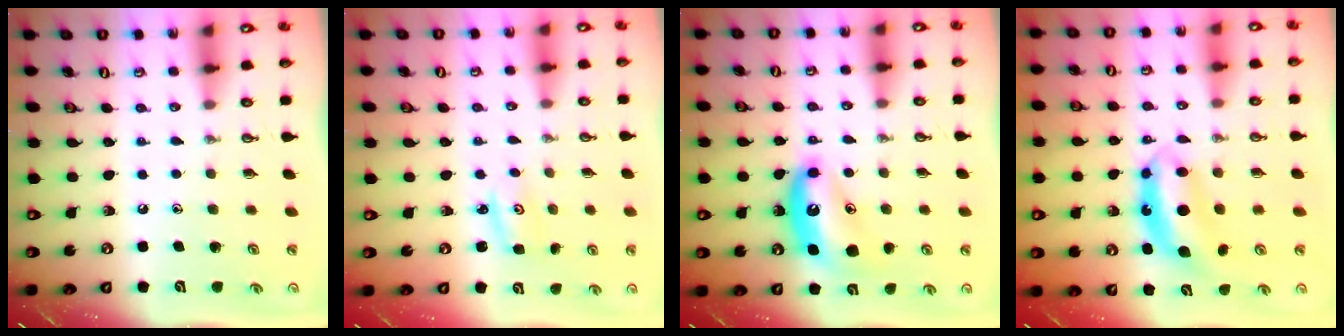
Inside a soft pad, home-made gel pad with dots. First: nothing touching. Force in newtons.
{"total": 2.7, "press": 2.7, "slide": 0.2}
{"total": 12.6, "press": 12.5, "slide": 1.1}
{"total": 7.5, "press": 7.5, "slide": 0.3}